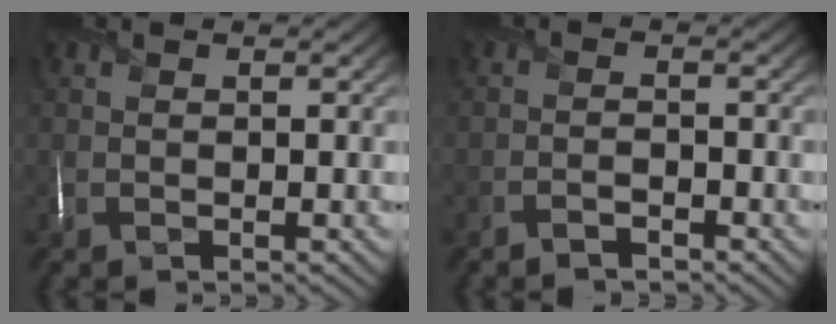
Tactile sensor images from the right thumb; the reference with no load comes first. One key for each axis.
{"total": 1.9, "fx": -1.6, "fy": 0.5, "fz": 0.8, "tx": -0.016, "ty": 0.000, "tz": -0.036}